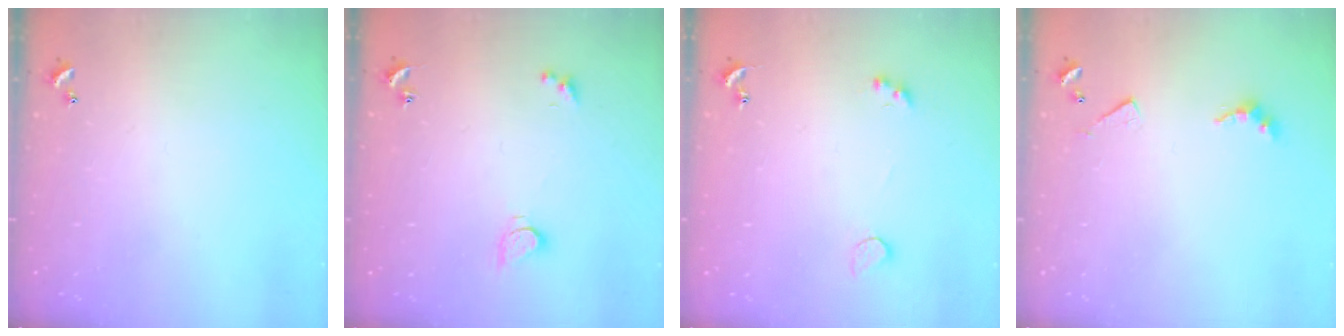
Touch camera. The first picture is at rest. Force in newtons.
{"total": 2.9, "press": 2.9, "slide": 0.5}
{"total": 2.1, "press": 1.9, "slide": 1.0}
{"total": 4.5, "press": 4.5, "slide": 0.8}